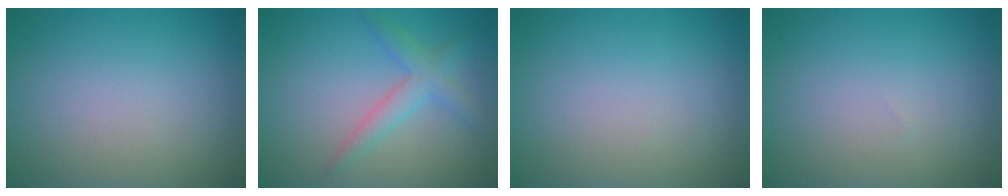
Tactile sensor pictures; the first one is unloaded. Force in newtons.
{"total": 2.6, "press": 2.6, "slide": 0.1}
{"total": 0.0}
{"total": 0.0}